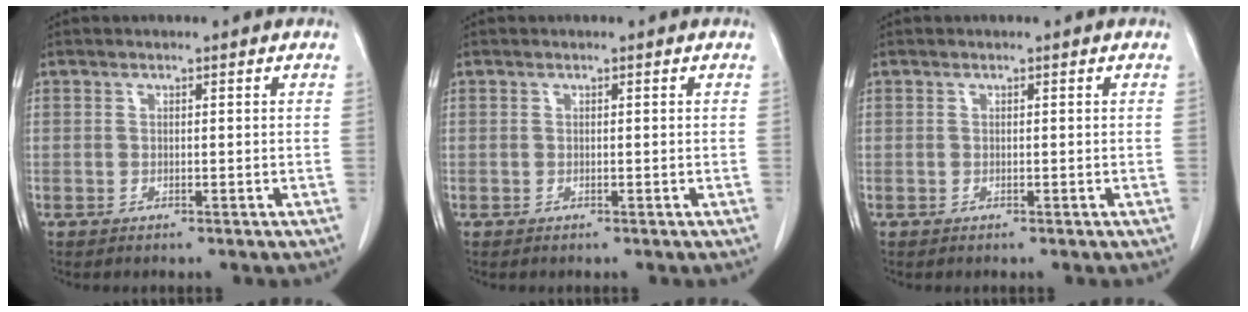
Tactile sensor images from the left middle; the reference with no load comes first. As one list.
[{"total": 0.0}, {"total": 0.0}]